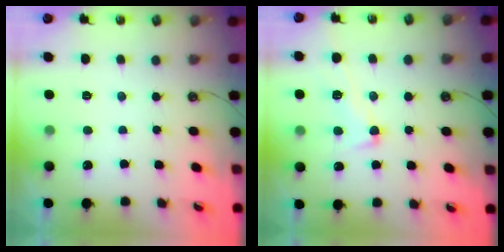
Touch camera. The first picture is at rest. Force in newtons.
{"total": 4.4, "press": 4.2, "slide": 1.2}